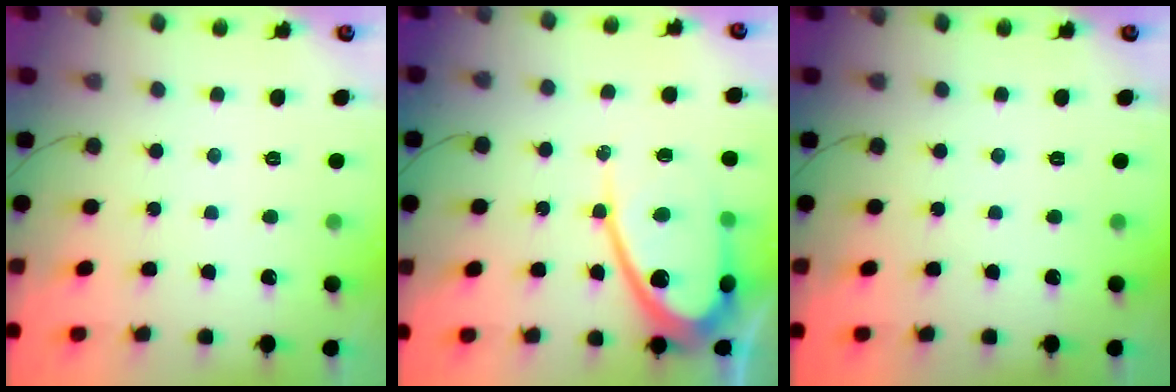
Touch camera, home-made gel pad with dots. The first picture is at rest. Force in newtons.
{"total": 14.9, "press": 14.8, "slide": 1.2}
{"total": 0.0}